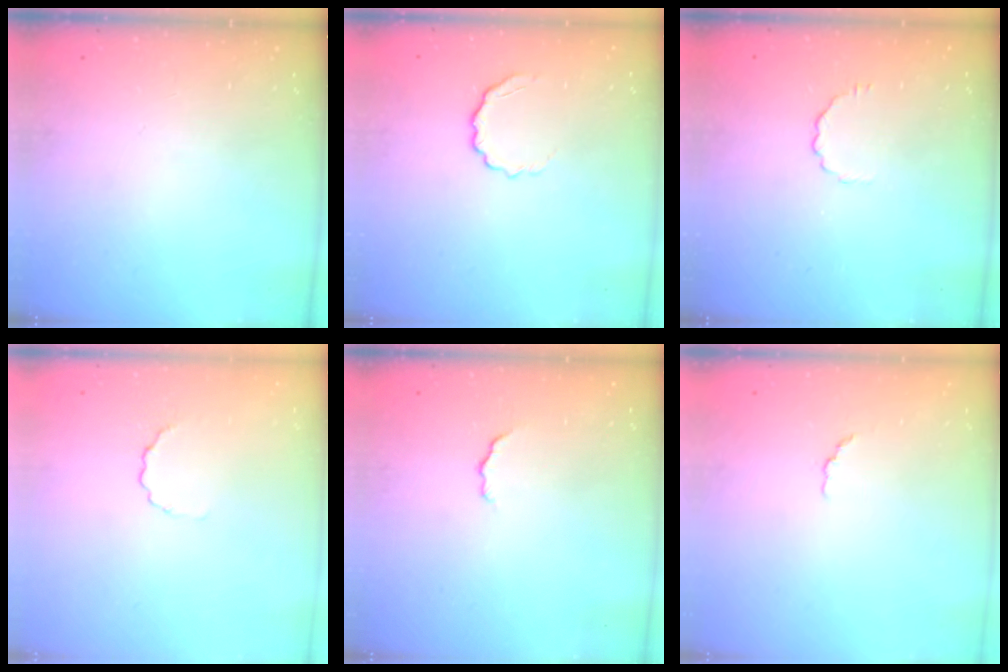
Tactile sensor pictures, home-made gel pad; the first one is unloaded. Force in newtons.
{"total": 4.7, "press": 4.5, "slide": 1.3}
{"total": 3.4, "press": 3.2, "slide": 1.2}
{"total": 3.1, "press": 2.9, "slide": 1.0}
{"total": 4.0, "press": 3.9, "slide": 0.9}
{"total": 1.4, "press": 1.2, "slide": 0.6}